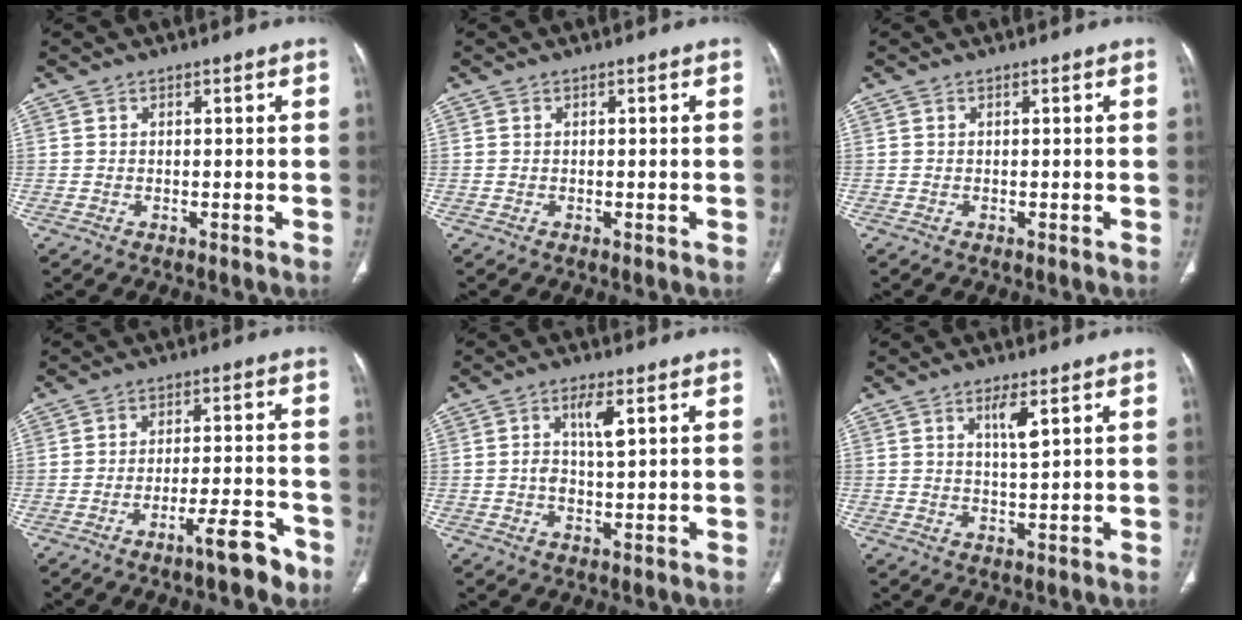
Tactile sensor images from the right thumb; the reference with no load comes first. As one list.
[{"total": 0.0}, {"total": 0.0}, {"total": 7.4, "force": [-5.1, 1.8, 5.0], "torque": [-0.073, 0.038, -0.075]}, {"total": 4.7, "force": [1.2, 1.7, 4.2], "torque": [-0.075, 0.004, 0.025]}, {"total": 4.0, "force": [1.8, 0.8, 3.4], "torque": [-0.063, -0.012, 0.035]}]